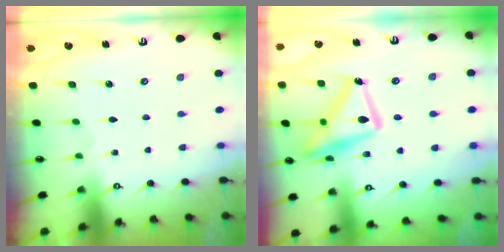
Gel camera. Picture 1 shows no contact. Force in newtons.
{"total": 18.2, "press": 18.2, "slide": 1.2}